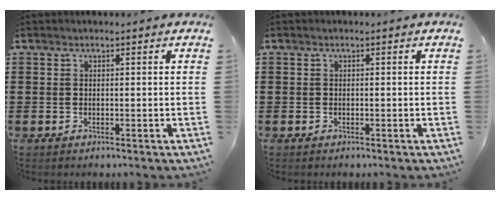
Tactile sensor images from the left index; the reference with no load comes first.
{"total": 0.0}